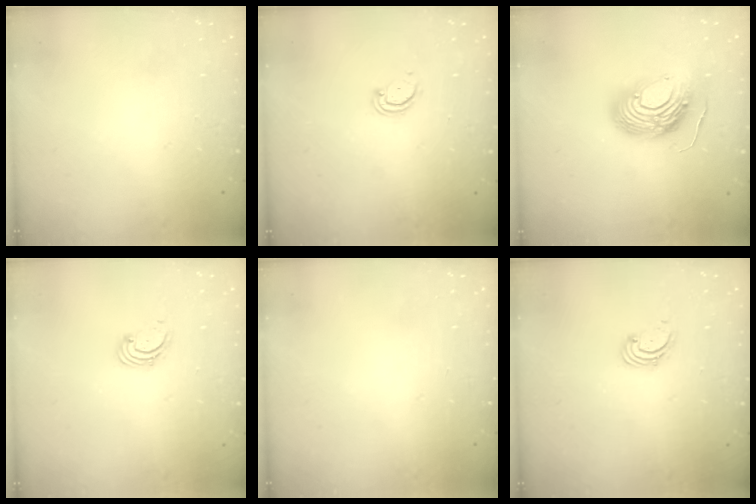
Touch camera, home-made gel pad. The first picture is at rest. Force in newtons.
{"total": 2.9, "press": 2.9, "slide": 0.2}
{"total": 13.9, "press": 13.8, "slide": 1.5}
{"total": 1.6, "press": 1.6, "slide": 0.2}
{"total": 0.0}
{"total": 1.6, "press": 1.6, "slide": 0.2}